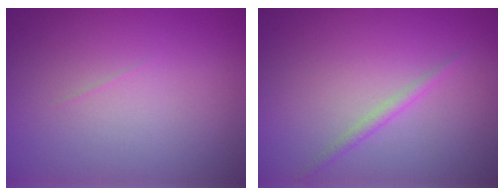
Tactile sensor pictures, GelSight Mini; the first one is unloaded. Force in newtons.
{"total": 1.1, "press": 1.1, "slide": 0.0}